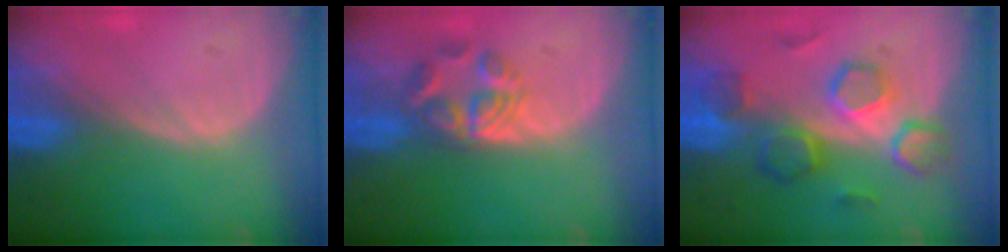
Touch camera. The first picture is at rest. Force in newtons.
{"total": 5.7, "press": 4.8, "slide": 3.2}
{"total": 8.3, "press": 8.2, "slide": 1.4}